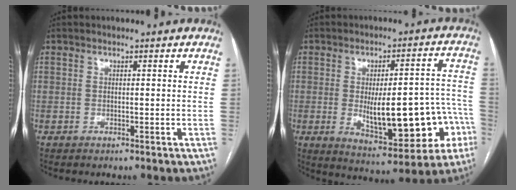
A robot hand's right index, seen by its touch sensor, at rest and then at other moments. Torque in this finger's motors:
{"motor_torque": [1.23, -0.65, 0.42, 0.19]}